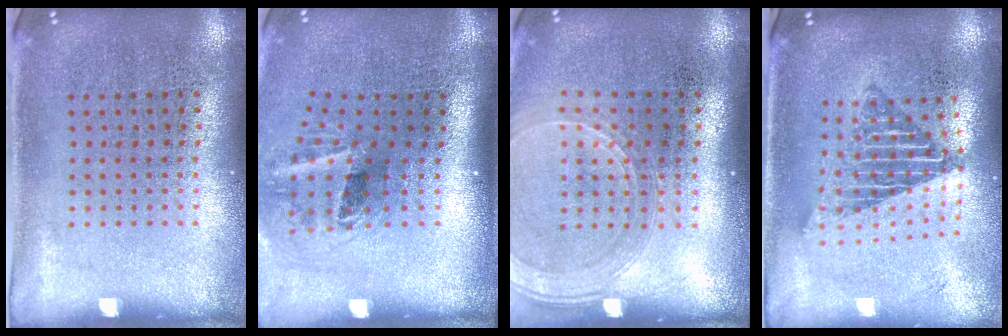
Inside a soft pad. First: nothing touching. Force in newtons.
{"total": 2.2, "press": 1.3, "slide": 1.7}
{"total": 1.7, "press": 1.5, "slide": 0.7}
{"total": 1.7, "press": 1.3, "slide": 1.0}